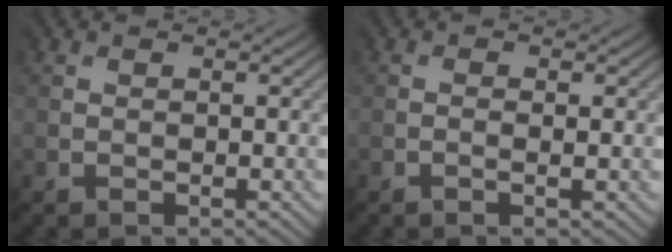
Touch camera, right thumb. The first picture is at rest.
{"total": 0.6, "force": [-0.3, 0.0, 0.5], "torque": [-0.012, -0.001, -0.006]}